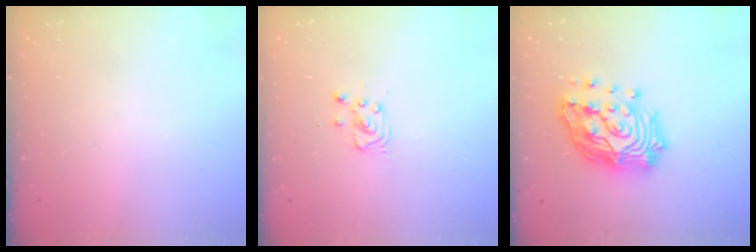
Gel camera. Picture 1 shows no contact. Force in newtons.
{"total": 2.9, "press": 2.9, "slide": 0.4}
{"total": 22.7, "press": 22.6, "slide": 1.9}